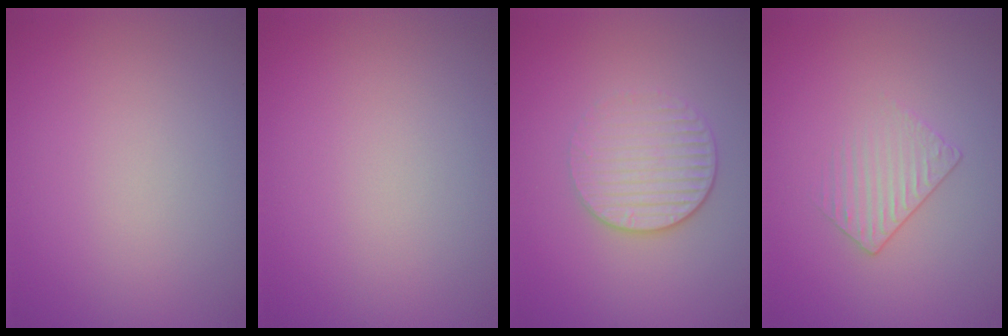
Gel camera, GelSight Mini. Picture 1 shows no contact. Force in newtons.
{"total": 0.0}
{"total": 3.1, "press": 2.7, "slide": 1.5}
{"total": 1.4, "press": 0.9, "slide": 1.1}